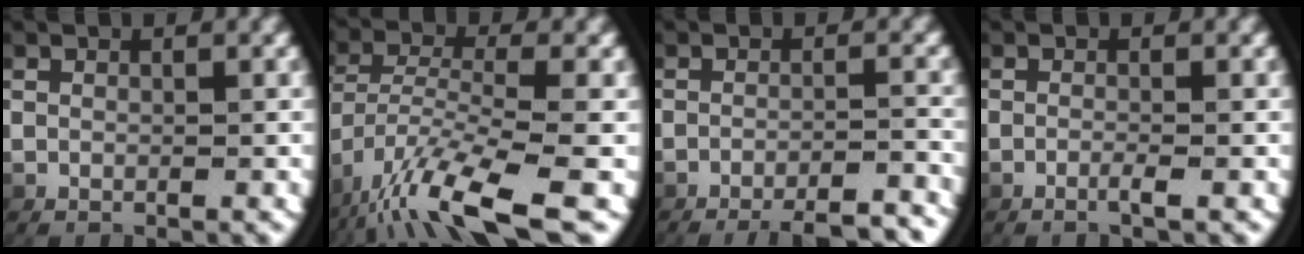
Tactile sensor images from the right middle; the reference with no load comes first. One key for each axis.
{"total": 6.6, "fx": -3.6, "fy": 1.9, "fz": 5.2, "tx": -0.125, "ty": -0.035, "tz": -0.035}
{"total": 7.9, "fx": -7.2, "fy": 1.8, "fz": 2.7, "tx": -0.031, "ty": -0.010, "tz": -0.107}
{"total": 1.3, "fx": -0.8, "fy": 0.2, "fz": 0.9, "tx": -0.025, "ty": 0.002, "tz": -0.018}